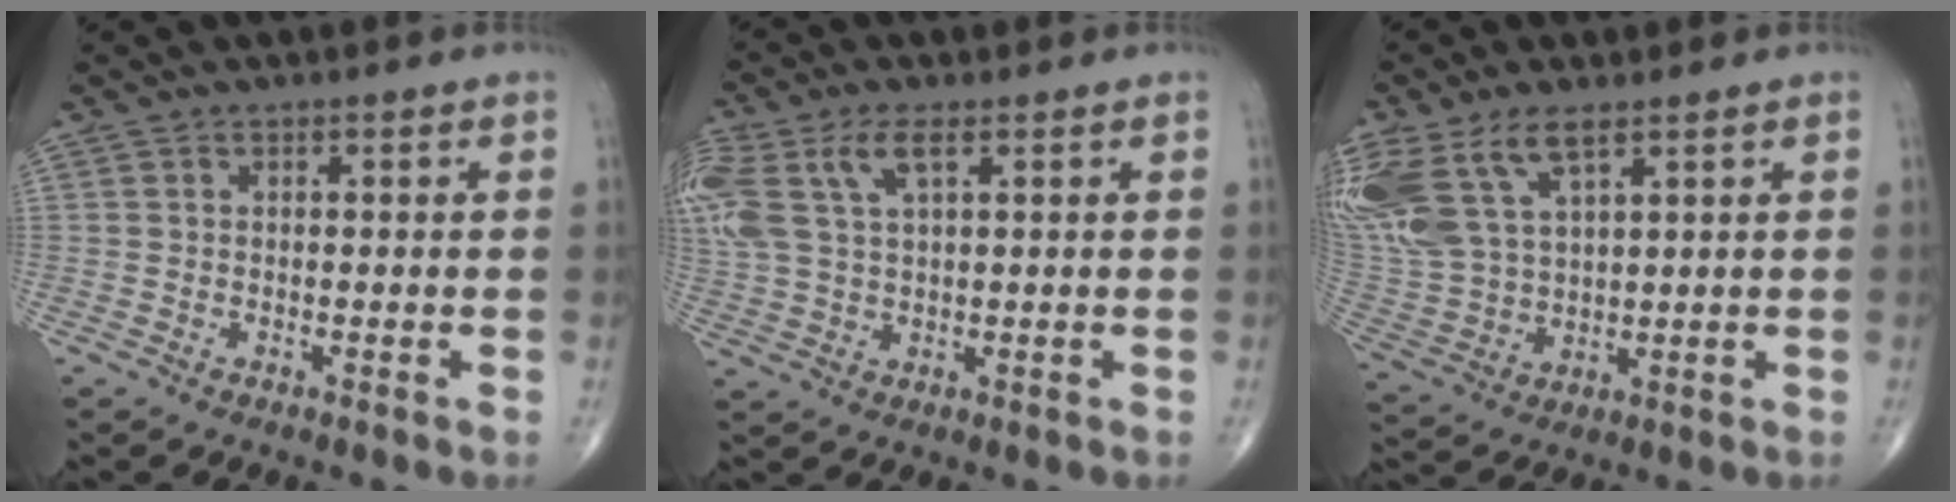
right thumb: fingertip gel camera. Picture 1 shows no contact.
{"total": 12.5, "force": [4.6, 6.1, 10.0], "torque": [-0.255, 0.011, 0.091]}
{"total": 17.7, "force": [8.9, 9.0, 12.4], "torque": [-0.301, -0.009, 0.185]}